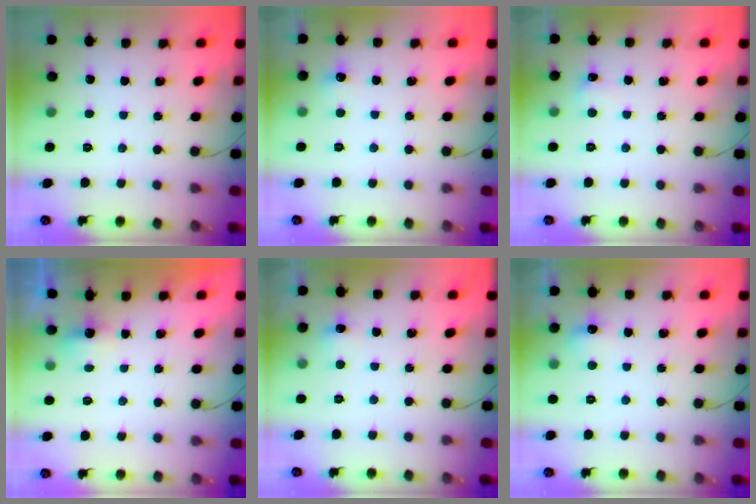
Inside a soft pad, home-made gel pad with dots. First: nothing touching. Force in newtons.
{"total": 3.9, "press": 3.7, "slide": 1.2}
{"total": 4.4, "press": 4.2, "slide": 1.2}
{"total": 1.8, "press": 1.6, "slide": 0.8}
{"total": 5.1, "press": 4.9, "slide": 1.3}
{"total": 6.4, "press": 6.3, "slide": 1.3}